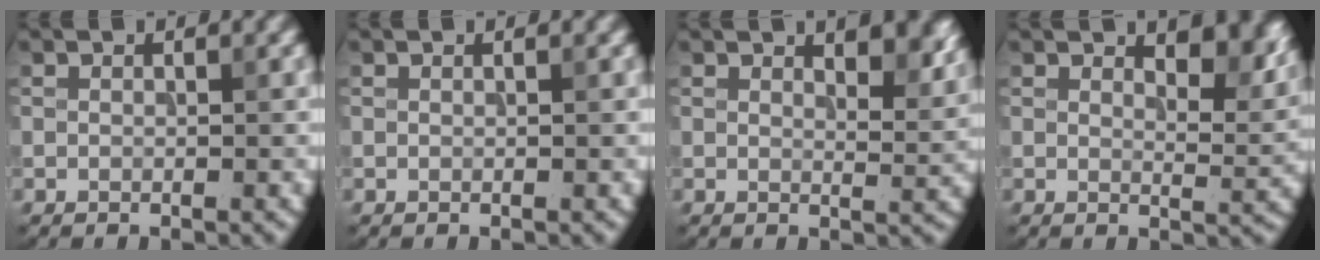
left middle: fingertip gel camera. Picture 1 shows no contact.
{"total": 0.0}
{"total": 4.4, "force": [3.0, 1.5, 2.8], "torque": [-0.035, 0.003, 0.036]}
{"total": 4.7, "force": [3.1, 1.8, 3.1], "torque": [-0.042, -0.004, 0.040]}